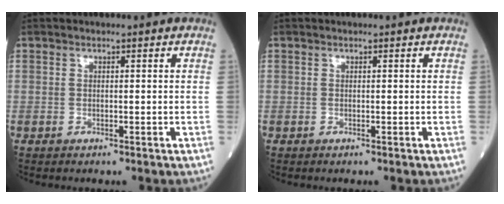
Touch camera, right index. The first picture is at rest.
{"total": 0.0}